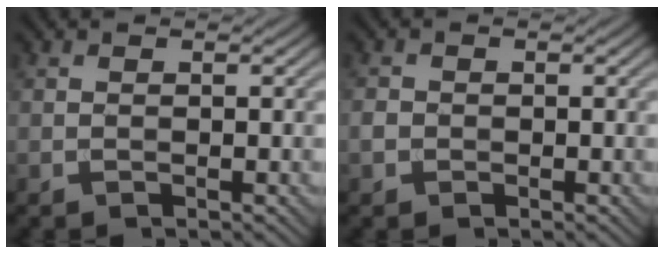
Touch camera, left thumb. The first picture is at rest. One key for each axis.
{"total": 1.4, "fx": -0.5, "fy": 1.3, "fz": 0.5, "tx": -0.009, "ty": -0.002, "tz": -0.015}